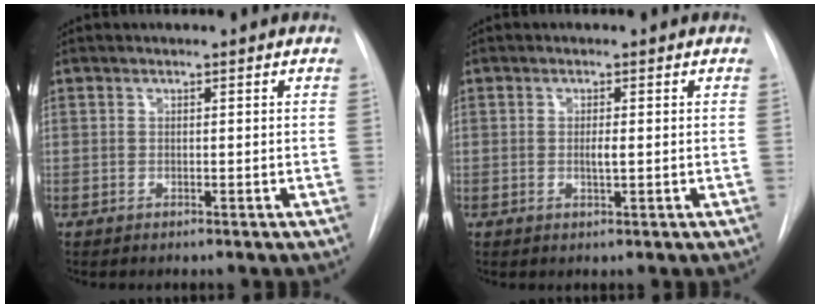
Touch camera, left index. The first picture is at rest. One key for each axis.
{"total": 1.4, "fx": 0.0, "fy": 0.2, "fz": 1.4, "tx": -0.028, "ty": -0.002, "tz": 0.001}